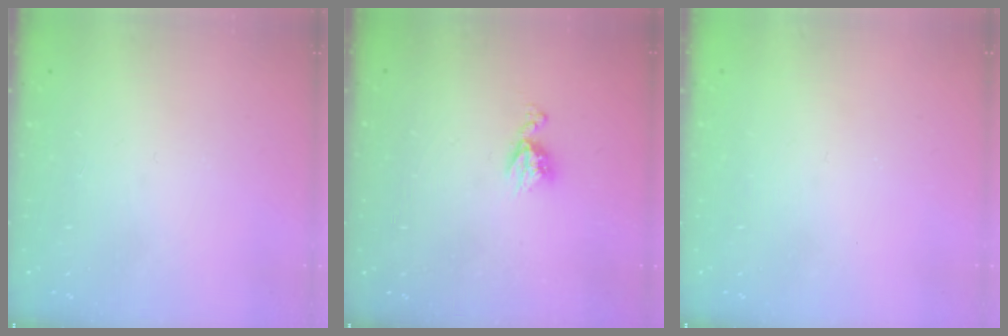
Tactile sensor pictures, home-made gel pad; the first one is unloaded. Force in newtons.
{"total": 6.4, "press": 6.4, "slide": 0.5}
{"total": 0.7, "press": 0.7, "slide": 0.1}